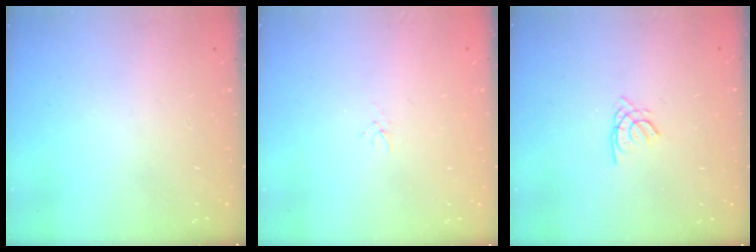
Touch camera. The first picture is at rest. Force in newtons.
{"total": 1.0, "press": 1.0, "slide": 0.3}
{"total": 1.7, "press": 1.7, "slide": 0.4}